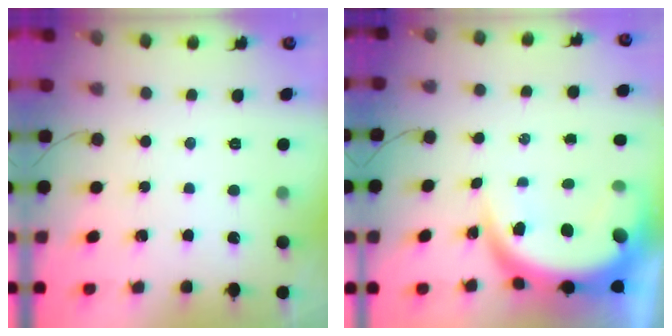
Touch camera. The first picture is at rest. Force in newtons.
{"total": 11.8, "press": 11.7, "slide": 1.3}